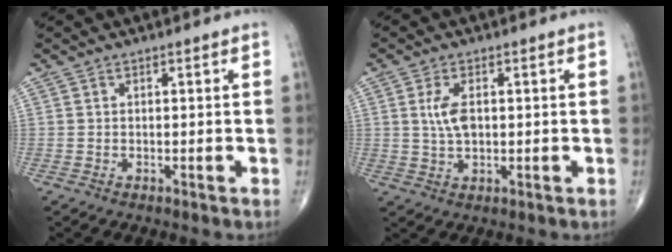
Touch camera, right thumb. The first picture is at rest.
{"total": 4.6, "force": [0.7, 2.3, 3.9], "torque": [-0.078, -0.002, 0.015]}